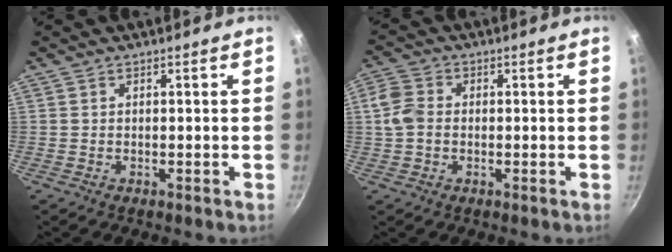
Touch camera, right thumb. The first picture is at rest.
{"total": 5.2, "force": [-0.2, 4.0, 3.2], "torque": [-0.063, 0.009, -0.014]}